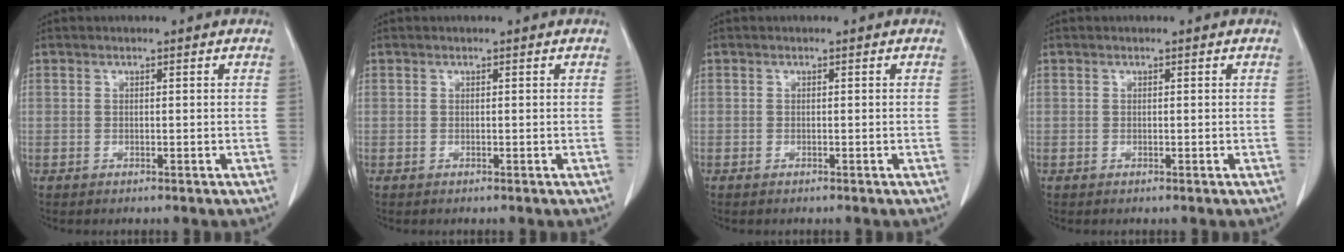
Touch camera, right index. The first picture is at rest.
{"total": 0.0}
{"total": 0.0}
{"total": 0.0}